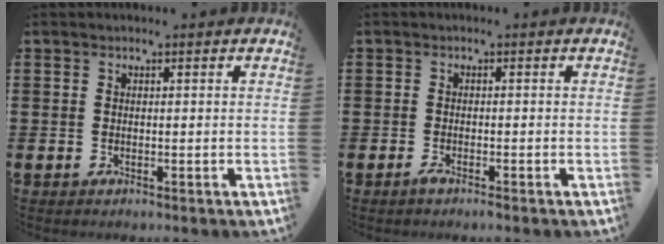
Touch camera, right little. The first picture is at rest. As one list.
[{"total": 1.0, "force": [-0.6, 0.1, 0.7], "torque": [-0.015, -0.001, -0.012]}]